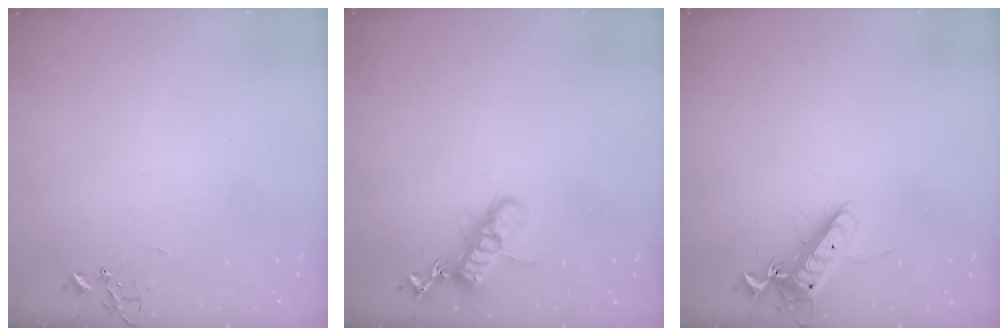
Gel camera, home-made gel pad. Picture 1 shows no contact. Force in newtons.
{"total": 15.5, "press": 15.4, "slide": 1.8}
{"total": 13.2, "press": 13.1, "slide": 1.2}